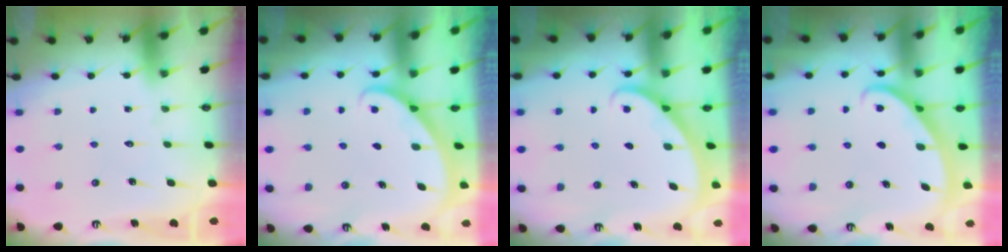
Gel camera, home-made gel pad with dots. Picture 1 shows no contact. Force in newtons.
{"total": 1.5, "press": 1.5, "slide": 0.1}
{"total": 2.1, "press": 2.1, "slide": 0.1}
{"total": 3.0, "press": 3.0, "slide": 0.1}